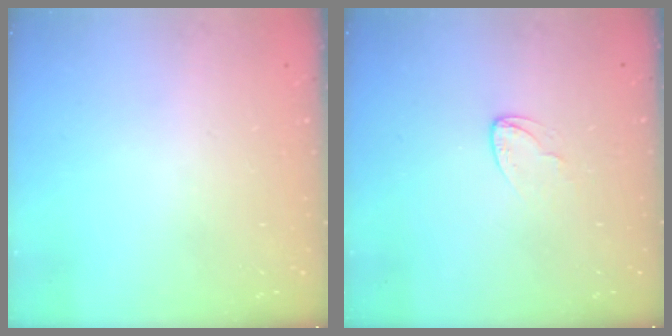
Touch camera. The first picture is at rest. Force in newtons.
{"total": 2.9, "press": 2.9, "slide": 0.2}